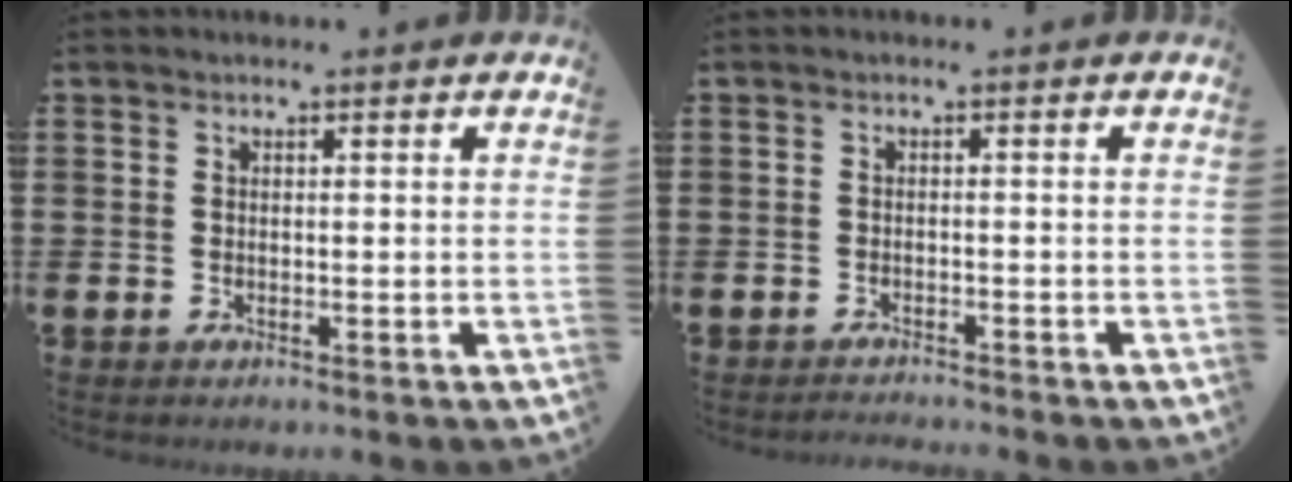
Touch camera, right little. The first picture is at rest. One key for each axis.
{"total": 1.1, "fx": -1.1, "fy": -0.1, "fz": -0.1, "tx": -0.002, "ty": 0.002, "tz": -0.022}